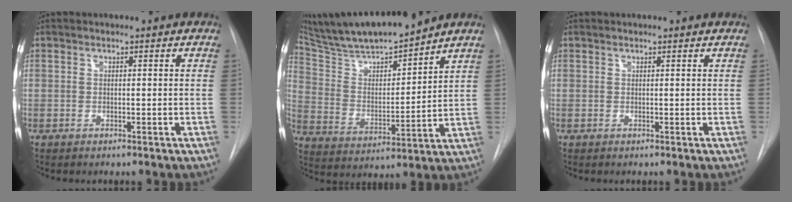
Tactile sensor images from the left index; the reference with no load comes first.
{"total": 16.9, "force": [15.2, 0.8, 7.3], "torque": [-0.132, -0.001, 0.273]}
{"total": 1.1, "force": [1.1, 0.0, 0.3], "torque": [-0.011, 0.010, 0.014]}